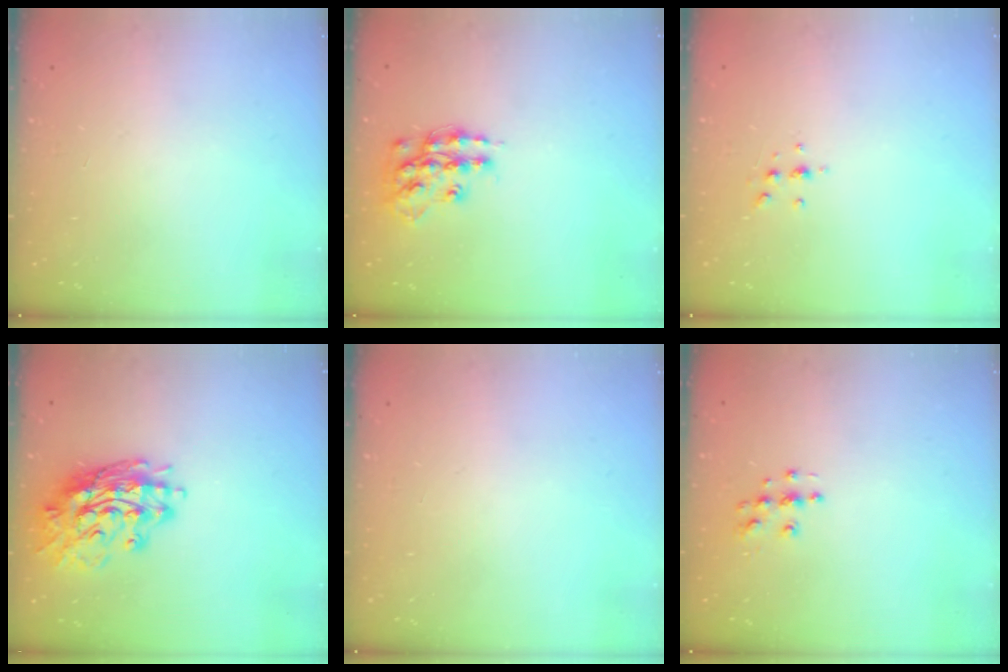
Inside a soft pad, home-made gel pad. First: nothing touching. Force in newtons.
{"total": 13.7, "press": 13.7, "slide": 0.9}
{"total": 6.1, "press": 6.1, "slide": 0.7}
{"total": 16.9, "press": 16.8, "slide": 1.2}
{"total": 0.0}
{"total": 4.8, "press": 4.8, "slide": 0.3}